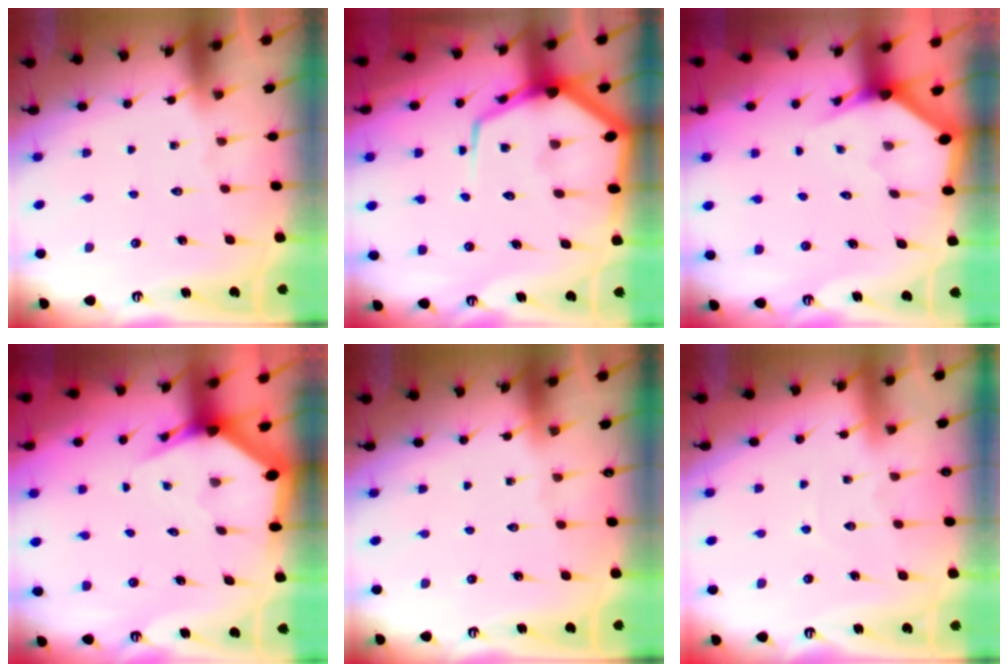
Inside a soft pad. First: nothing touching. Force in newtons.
{"total": 13.3, "press": 13.3, "slide": 1.2}
{"total": 2.8, "press": 2.8, "slide": 0.2}
{"total": 3.4, "press": 3.3, "slide": 0.5}
{"total": 0.0}
{"total": 2.7, "press": 2.7, "slide": 0.2}